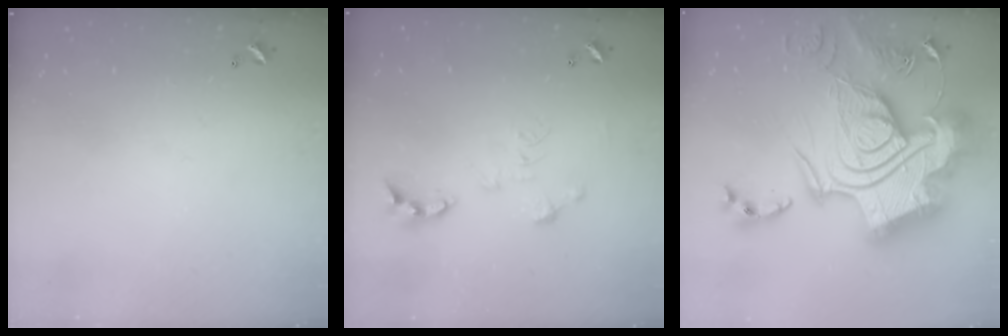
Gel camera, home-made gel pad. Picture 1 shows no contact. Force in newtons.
{"total": 0.0}
{"total": 0.7, "press": 0.7, "slide": 0.1}